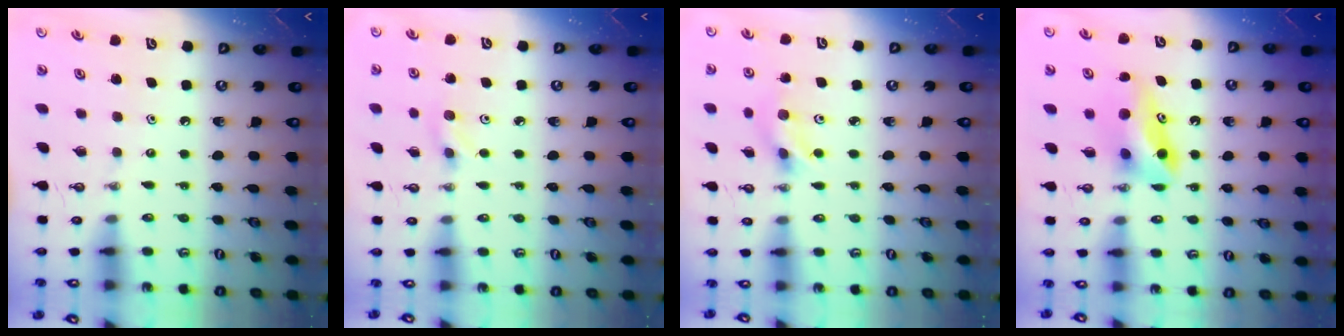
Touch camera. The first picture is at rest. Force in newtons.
{"total": 4.1, "press": 4.0, "slide": 1.1}
{"total": 5.5, "press": 3.8, "slide": 4.0}
{"total": 8.1, "press": 7.9, "slide": 1.9}